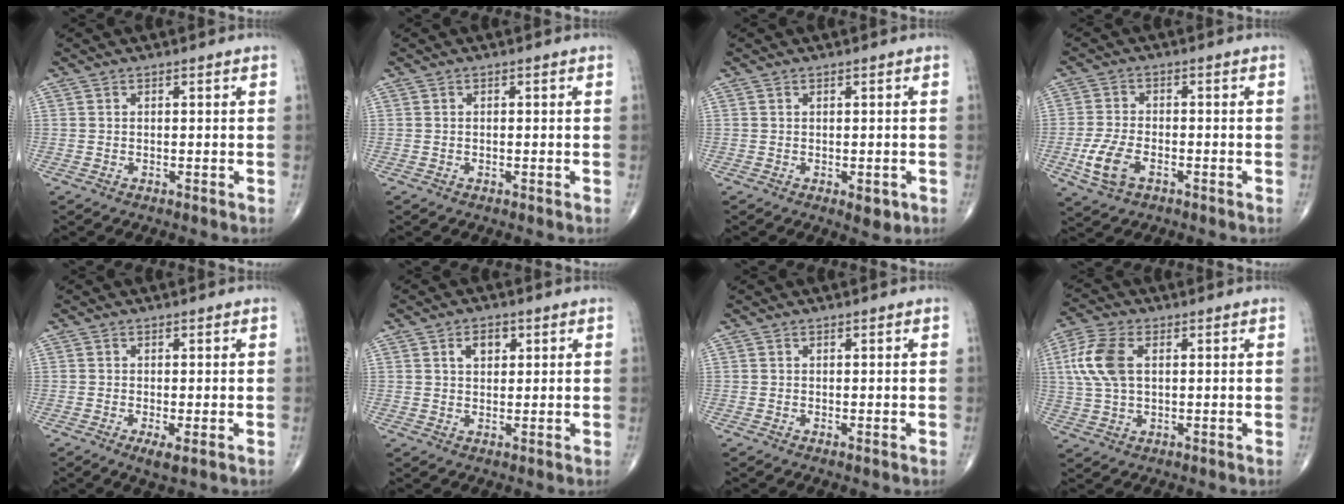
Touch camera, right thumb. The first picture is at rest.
{"total": 0.0}
{"total": 2.6, "force": [-0.8, 1.3, 2.1], "torque": [-0.016, -0.003, -0.006]}
{"total": 7.0, "force": [-2.7, 3.8, 5.2], "torque": [-0.114, 0.008, -0.050]}
{"total": 2.5, "force": [-0.8, 0.6, 2.3], "torque": [-0.046, -0.010, -0.015]}
{"total": 3.8, "force": [1.5, 2.4, 2.4], "torque": [-0.026, -0.002, 0.023]}
{"total": 0.0}
{"total": 9.5, "force": [2.0, 5.4, 7.6], "torque": [-0.178, 0.010, 0.038]}